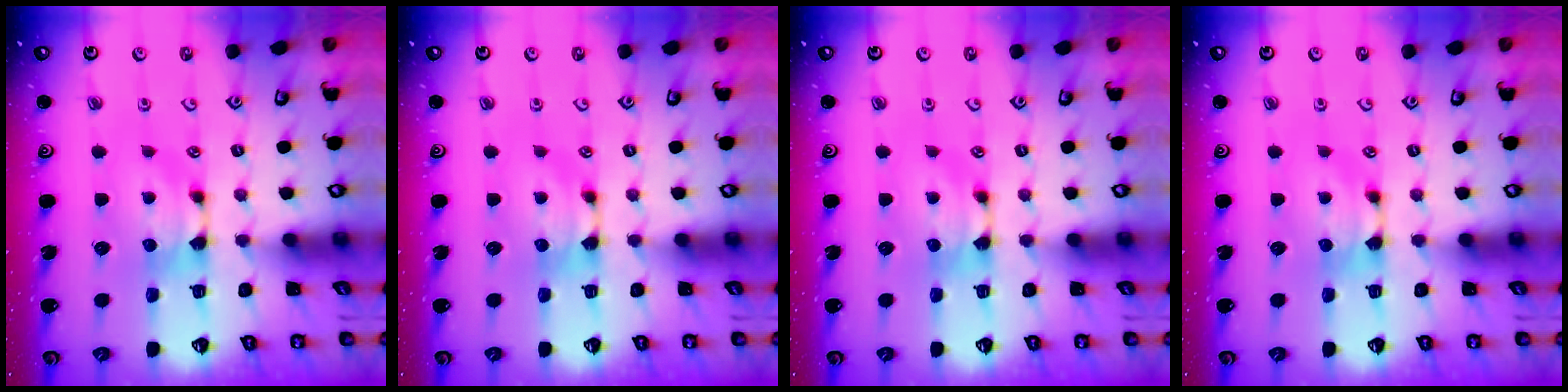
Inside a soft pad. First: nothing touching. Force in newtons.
{"total": 0.0}
{"total": 0.0}
{"total": 0.0}